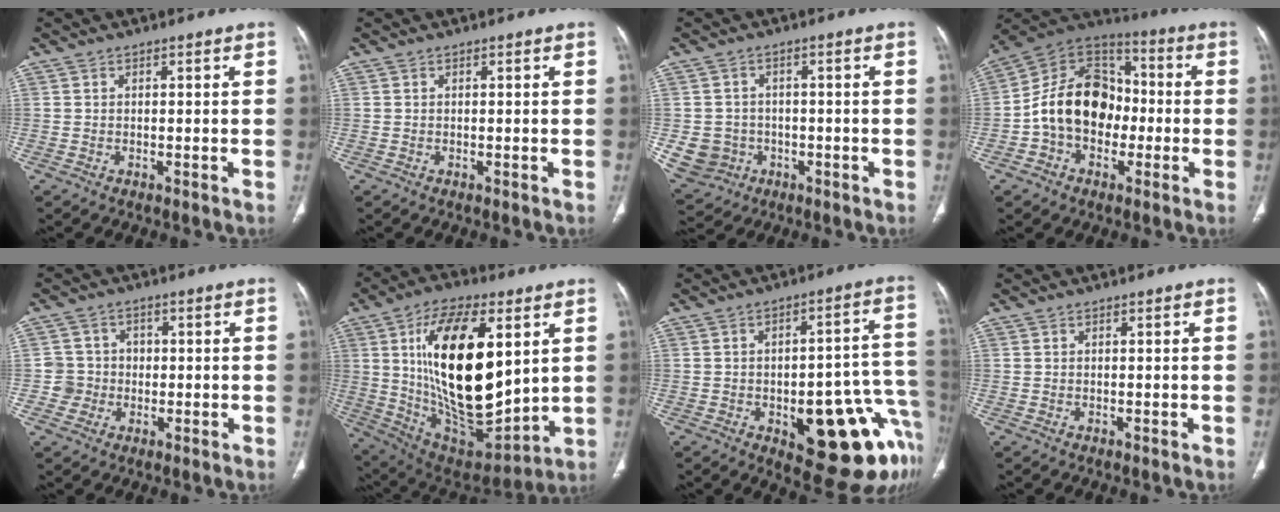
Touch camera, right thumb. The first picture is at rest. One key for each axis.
{"total": 0.0}
{"total": 7.2, "fx": -1.6, "fy": 6.7, "fz": 1.9, "tx": -0.029, "ty": 0.014, "tz": -0.016}
{"total": 17.1, "fx": -2.2, "fy": 12.8, "fz": 11.1, "tx": -0.156, "ty": 0.045, "tz": -0.048}
{"total": 4.5, "fx": -0.8, "fy": 4.5, "fz": 0.0, "tx": 0.033, "ty": 0.015, "tz": -0.022}
{"total": 28.8, "fx": 6.3, "fy": 13.2, "fz": 24.8, "tx": -0.419, "ty": -0.038, "tz": 0.119}
{"total": 20.9, "fx": -7.6, "fy": 8.4, "fz": 17.5, "tx": -0.150, "ty": 0.046, "tz": -0.079}
{"total": 0.0}